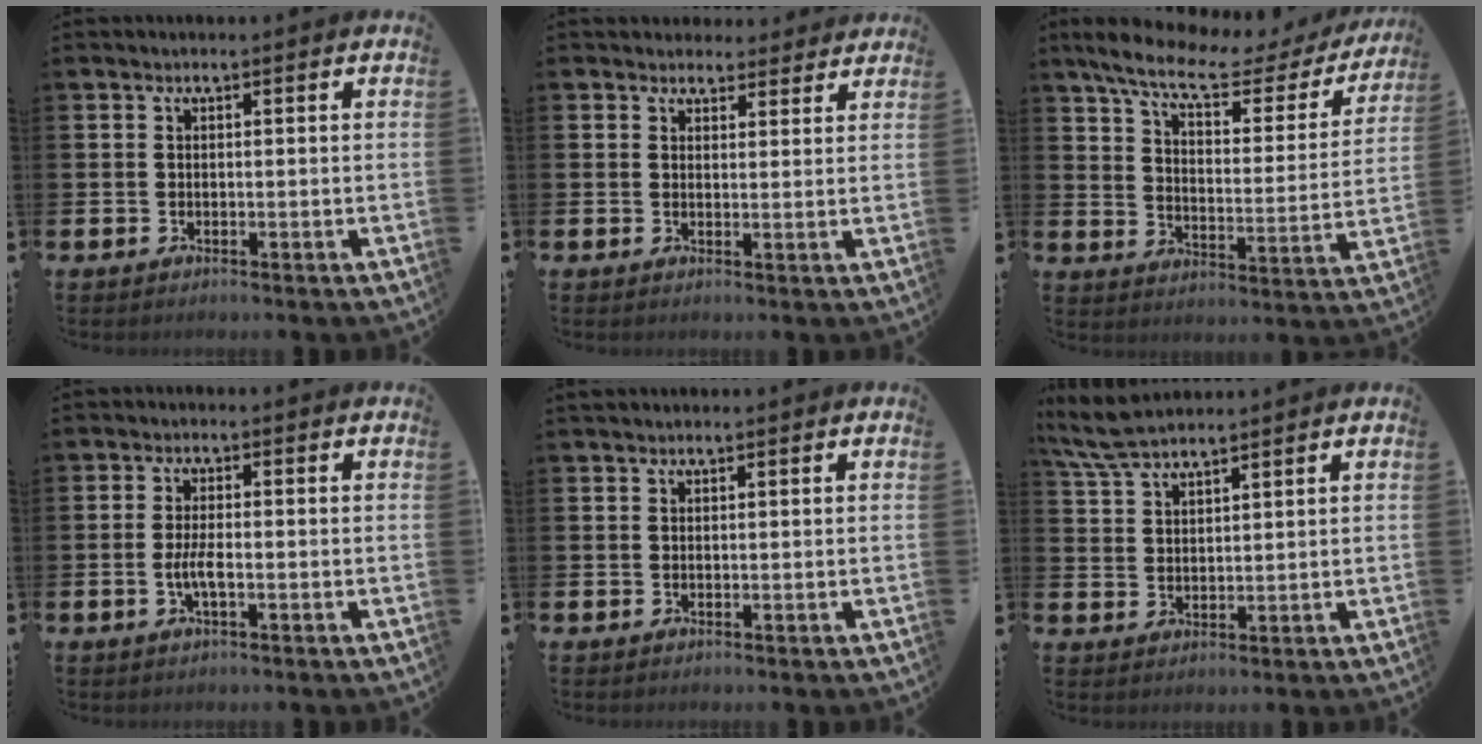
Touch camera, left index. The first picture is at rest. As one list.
[{"total": 3.3, "force": [3.1, 1.2, -0.3], "torque": [0.010, -0.013, 0.054]}, {"total": 8.7, "force": [6.9, 2.2, 4.8], "torque": [-0.116, -0.038, 0.111]}, {"total": 2.9, "force": [-0.8, 0.7, 2.7], "torque": [-0.056, 0.000, -0.016]}, {"total": 0.6, "force": [0.5, 0.1, 0.2], "torque": [-0.004, 0.002, 0.009]}, {"total": 5.6, "force": [5.1, 1.0, 2.0], "torque": [-0.061, -0.011, 0.096]}]